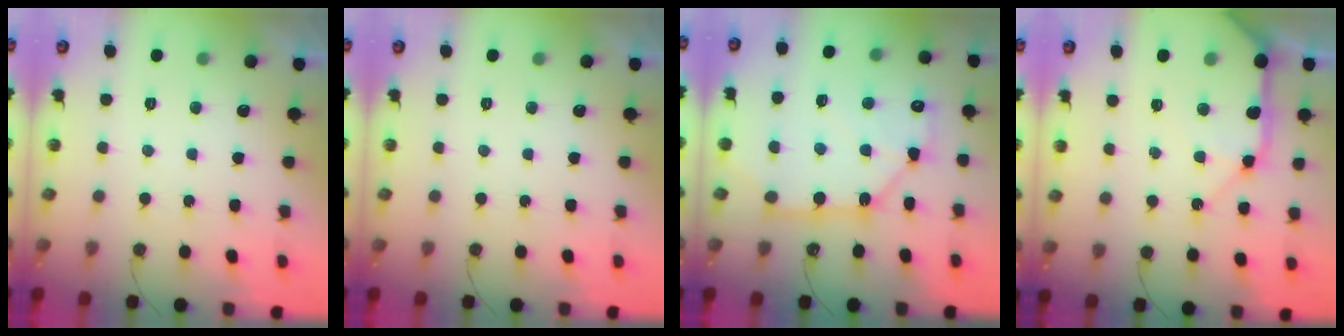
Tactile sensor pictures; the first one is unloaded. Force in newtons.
{"total": 0.0}
{"total": 14.0, "press": 14.0, "slide": 0.6}
{"total": 17.0, "press": 16.8, "slide": 2.6}